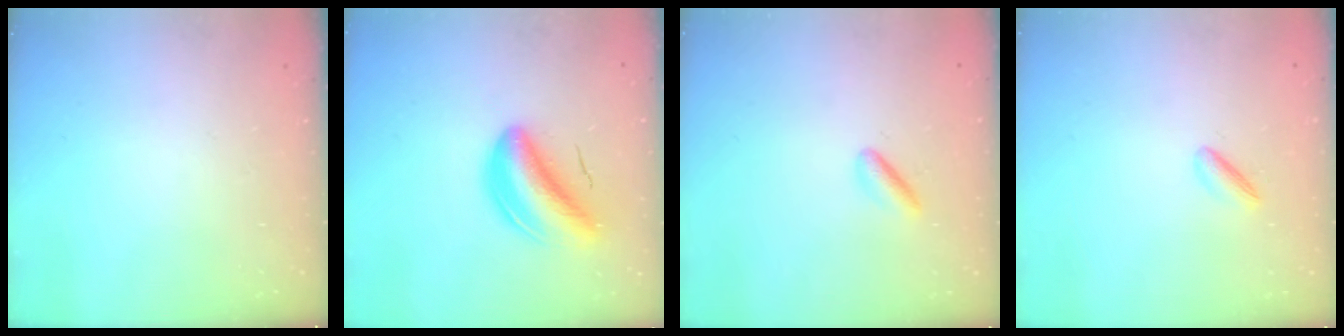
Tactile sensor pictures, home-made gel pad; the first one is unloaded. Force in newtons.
{"total": 8.2, "press": 7.8, "slide": 2.5}
{"total": 3.7, "press": 3.5, "slide": 1.1}
{"total": 3.1, "press": 3.0, "slide": 0.8}